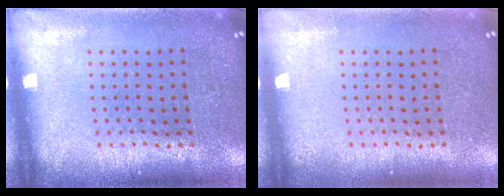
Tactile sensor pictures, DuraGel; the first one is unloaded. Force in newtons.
{"total": 0.0}